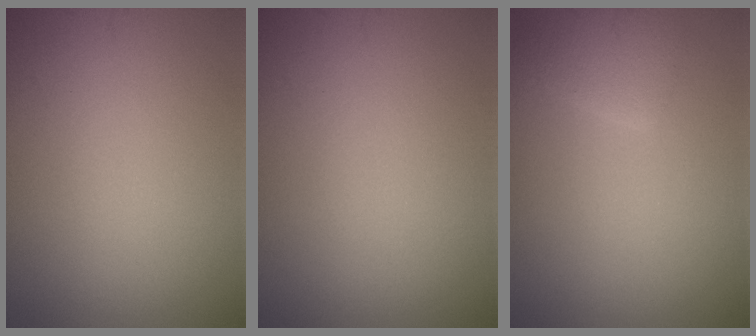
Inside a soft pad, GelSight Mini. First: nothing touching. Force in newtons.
{"total": 0.0}
{"total": 1.9, "press": 1.9, "slide": 0.2}